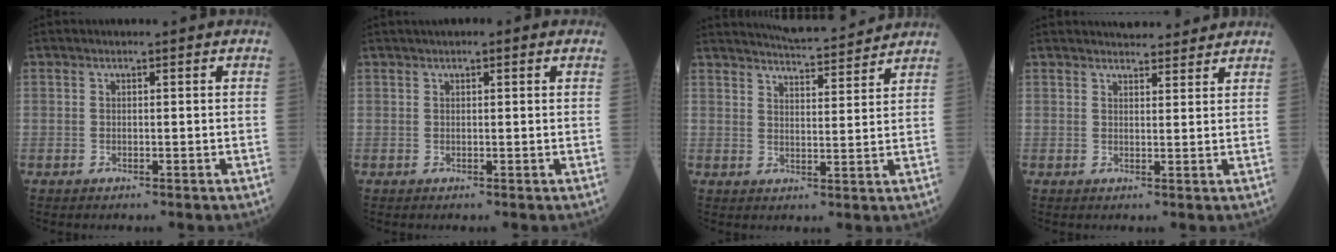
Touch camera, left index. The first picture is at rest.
{"total": 2.7, "force": [1.6, 0.7, 2.0], "torque": [-0.033, 0.021, 0.021]}
{"total": 10.0, "force": [9.6, 0.6, 2.6], "torque": [-0.047, 0.009, 0.136]}
{"total": 6.1, "force": [5.8, 1.4, 1.5], "torque": [-0.015, 0.014, 0.070]}